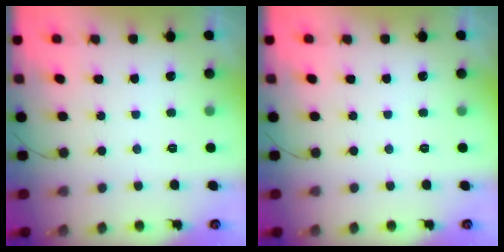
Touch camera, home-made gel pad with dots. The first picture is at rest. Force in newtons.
{"total": 0.0}